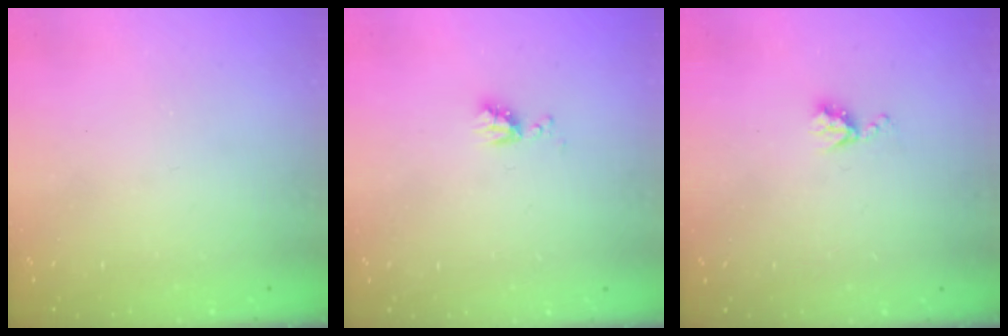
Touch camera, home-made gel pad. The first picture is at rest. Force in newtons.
{"total": 4.9, "press": 4.8, "slide": 0.8}
{"total": 5.2, "press": 5.2, "slide": 0.5}